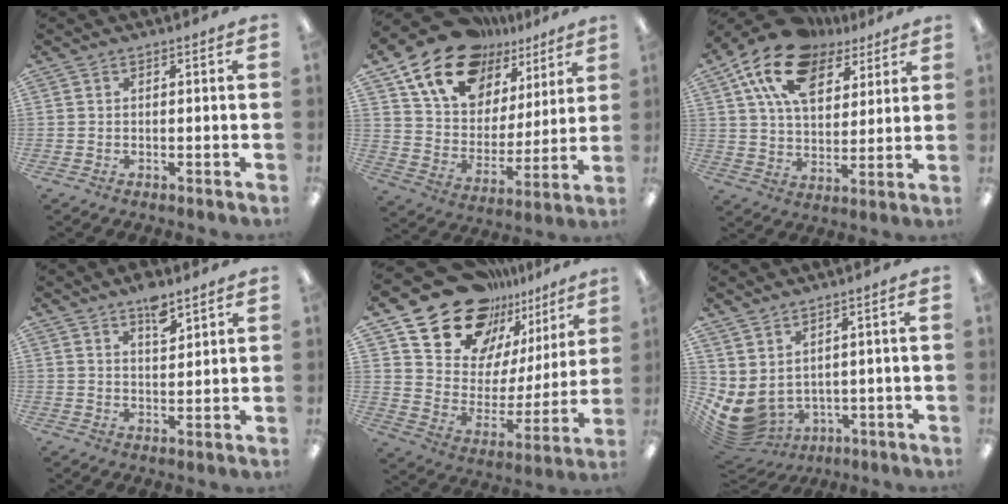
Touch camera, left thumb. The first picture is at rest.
{"total": 18.0, "force": [13.2, 10.2, 6.8], "torque": [-0.146, -0.080, 0.244]}
{"total": 17.7, "force": [10.8, 10.2, 9.7], "torque": [-0.188, -0.039, 0.198]}
{"total": 5.9, "force": [4.5, 2.5, 2.9], "torque": [-0.036, -0.027, 0.076]}
{"total": 19.6, "force": [16.2, 10.0, 4.6], "torque": [-0.100, -0.133, 0.295]}
{"total": 5.2, "force": [0.8, 4.1, 3.2], "torque": [-0.105, -0.030, 0.017]}